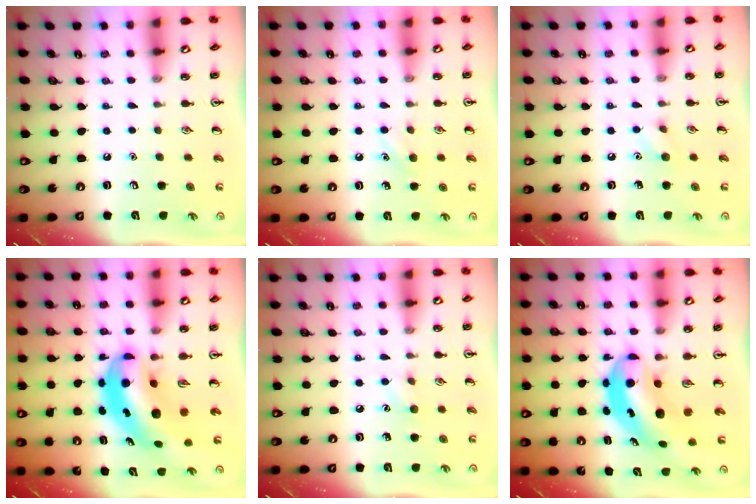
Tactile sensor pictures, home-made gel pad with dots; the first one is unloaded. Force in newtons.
{"total": 5.4, "press": 5.1, "slide": 1.6}
{"total": 5.5, "press": 5.4, "slide": 1.3}
{"total": 8.1, "press": 7.7, "slide": 2.3}
{"total": 5.6, "press": 5.3, "slide": 1.6}
{"total": 7.0, "press": 6.7, "slide": 1.8}